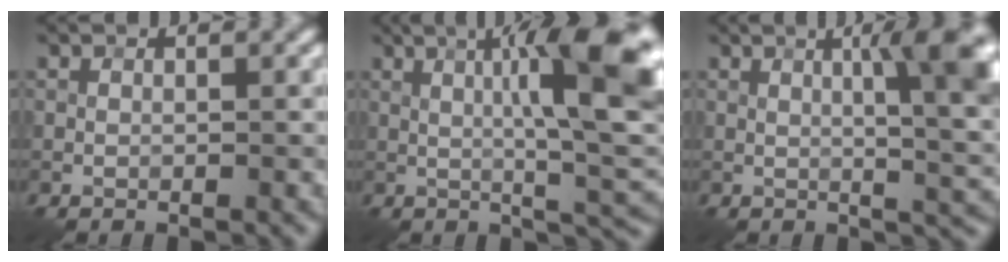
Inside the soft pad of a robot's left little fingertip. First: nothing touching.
{"total": 13.0, "force": [2.3, 2.9, 12.4], "torque": [-0.142, 0.016, 0.029]}
{"total": 6.8, "force": [1.4, 1.3, 6.6], "torque": [-0.082, 0.010, 0.022]}